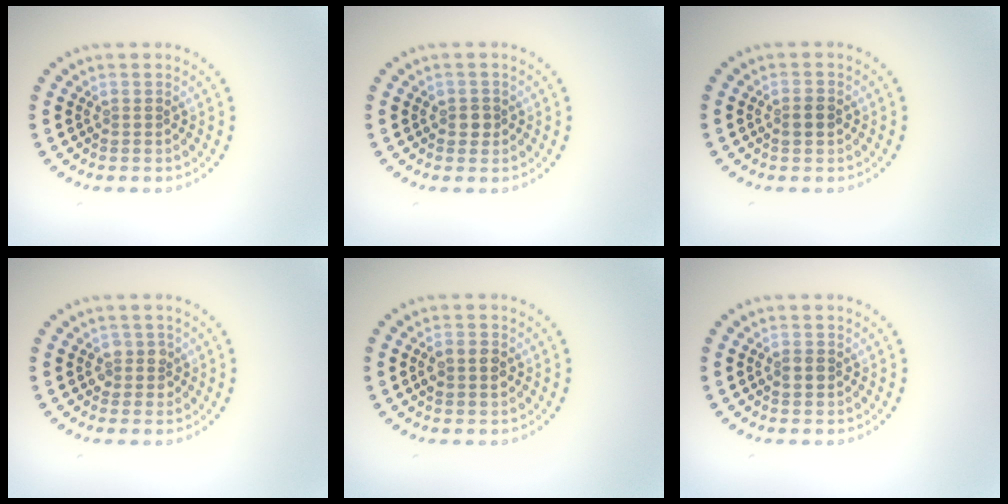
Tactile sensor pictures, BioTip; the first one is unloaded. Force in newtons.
{"total": 1.1, "press": 1.0, "slide": 0.5}
{"total": 1.2, "press": 1.2, "slide": 0.1}
{"total": 1.5, "press": 1.4, "slide": 0.6}
{"total": 2.0, "press": 2.0, "slide": 0.0}
{"total": 1.5, "press": 1.5, "slide": 0.2}